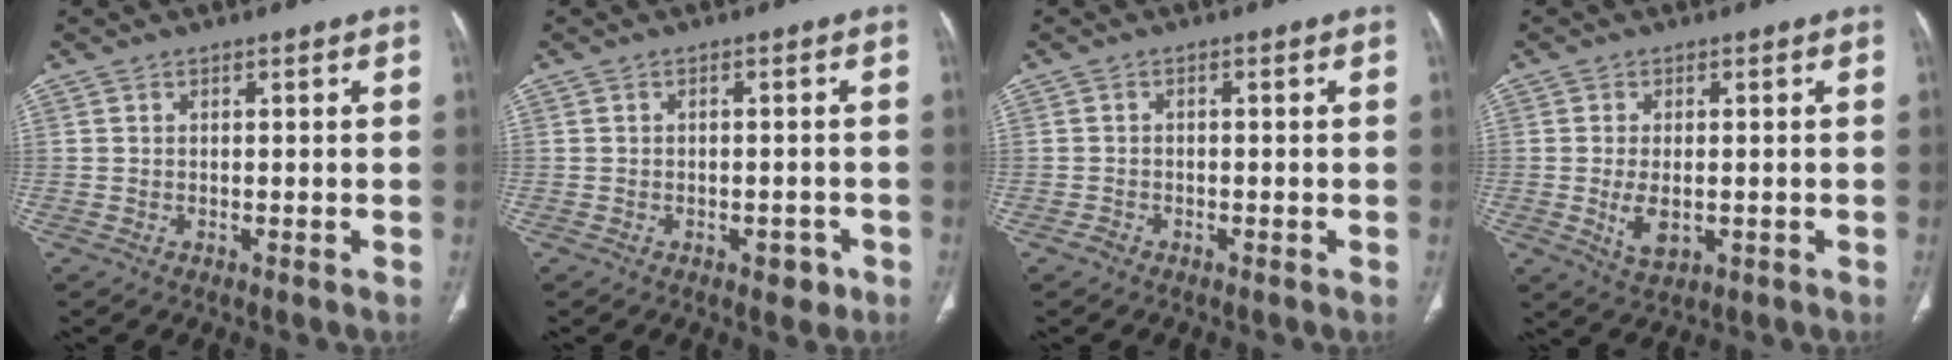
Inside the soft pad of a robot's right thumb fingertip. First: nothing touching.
{"total": 2.8, "force": [-1.4, 1.7, 1.7], "torque": [-0.010, 0.007, -0.014]}
{"total": 1.2, "force": [-0.9, 0.8, 0.2], "torque": [-0.007, 0.004, -0.019]}
{"total": 5.2, "force": [-0.8, 2.9, 4.2], "torque": [-0.077, -0.009, -0.006]}